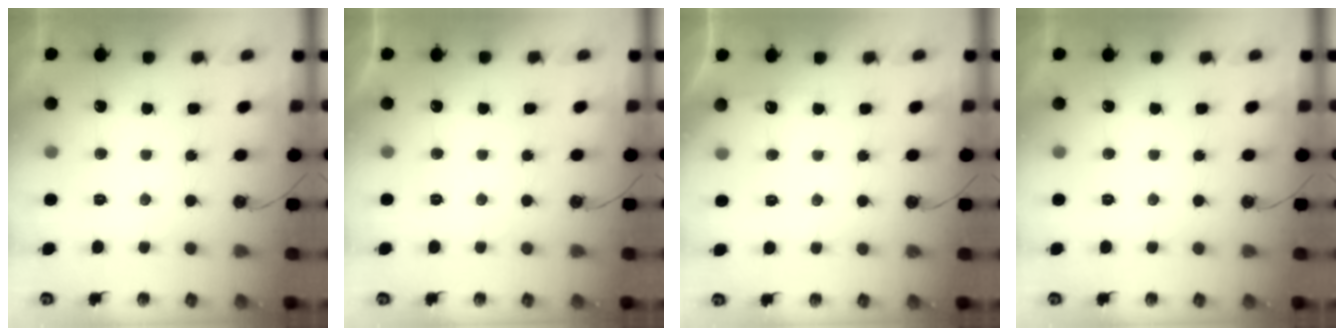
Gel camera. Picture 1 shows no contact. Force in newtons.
{"total": 0.0}
{"total": 3.0, "press": 2.9, "slide": 0.4}
{"total": 0.0}